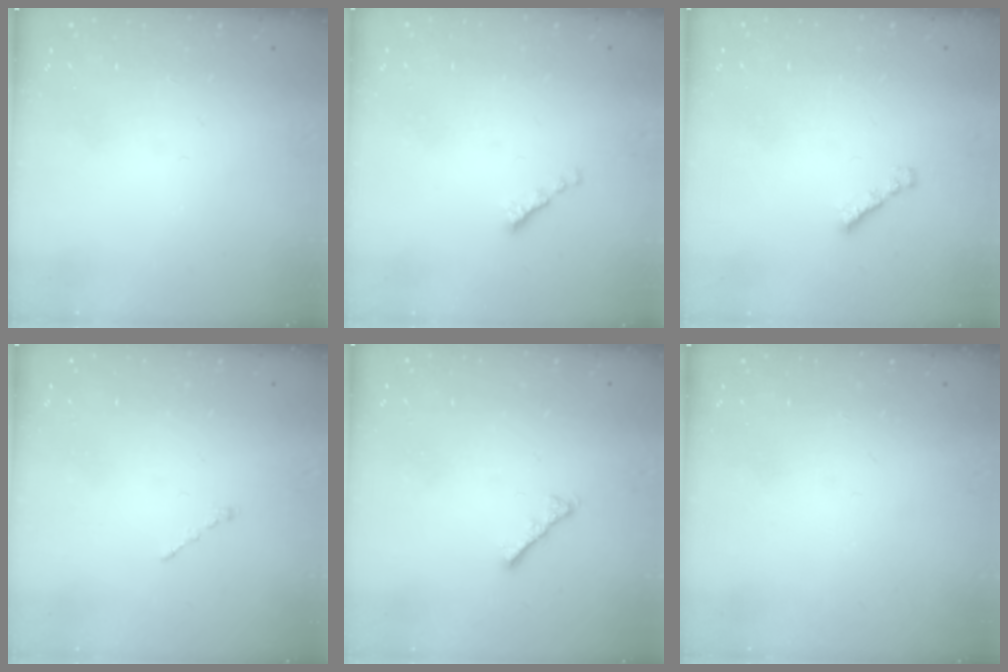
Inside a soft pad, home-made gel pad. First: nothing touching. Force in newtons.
{"total": 0.0}
{"total": 1.6, "press": 1.5, "slide": 0.4}
{"total": 1.0, "press": 0.9, "slide": 0.3}
{"total": 3.4, "press": 3.4, "slide": 0.6}
{"total": 0.0}